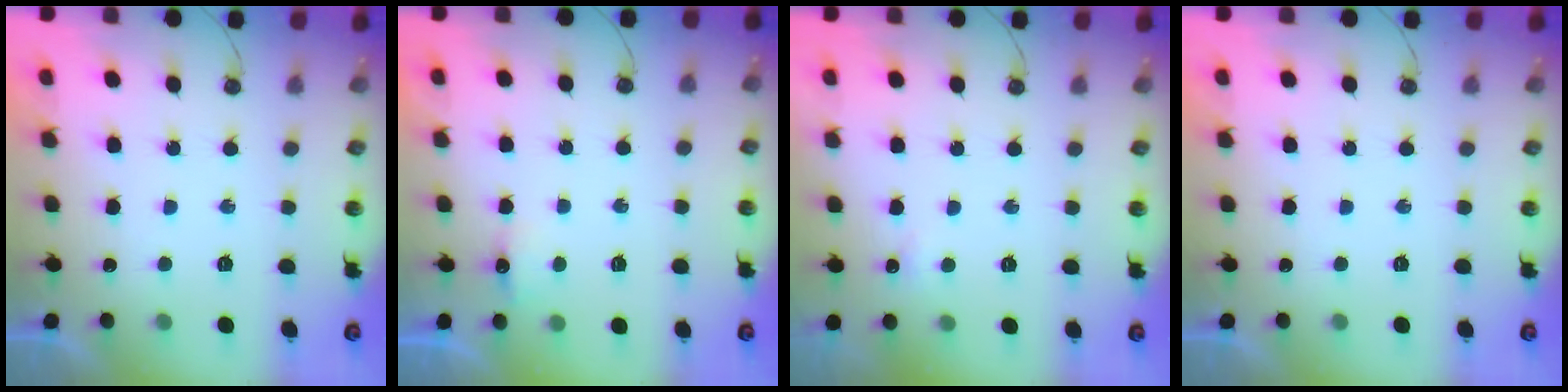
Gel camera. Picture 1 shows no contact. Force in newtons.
{"total": 2.7, "press": 2.6, "slide": 0.4}
{"total": 2.8, "press": 2.7, "slide": 0.5}
{"total": 0.0}